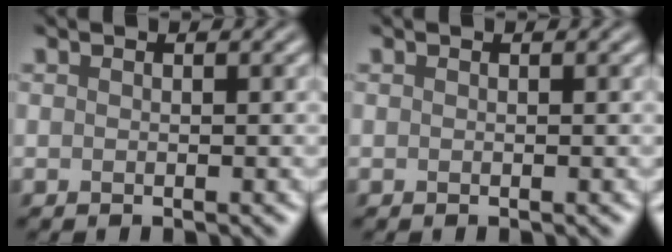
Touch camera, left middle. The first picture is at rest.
{"total": 0.0}